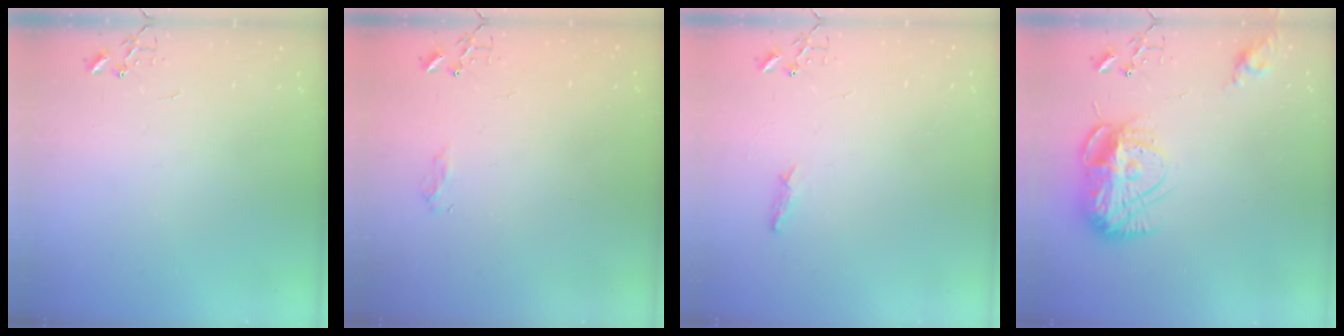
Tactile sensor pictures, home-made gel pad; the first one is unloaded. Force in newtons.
{"total": 7.1, "press": 7.1, "slide": 0.8}
{"total": 5.9, "press": 5.8, "slide": 0.7}
{"total": 15.7, "press": 15.7, "slide": 1.0}